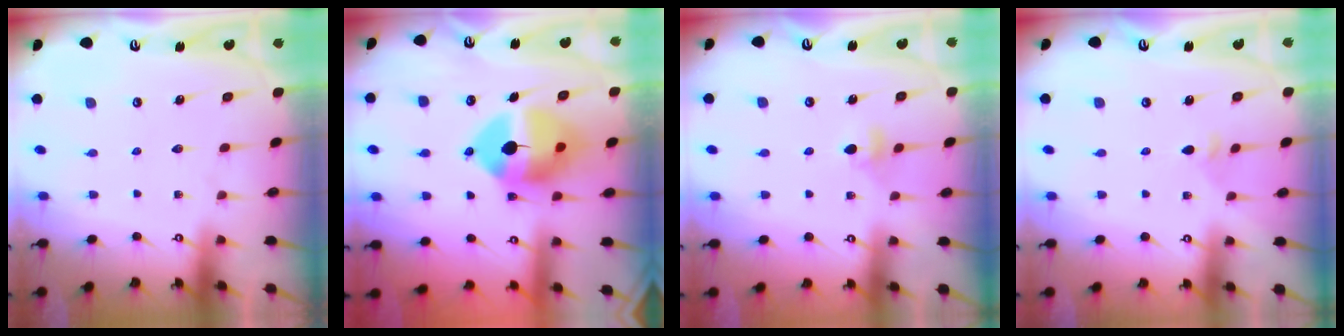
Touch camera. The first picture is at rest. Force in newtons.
{"total": 13.7, "press": 13.5, "slide": 2.3}
{"total": 4.1, "press": 4.0, "slide": 1.0}
{"total": 2.6, "press": 2.5, "slide": 0.7}